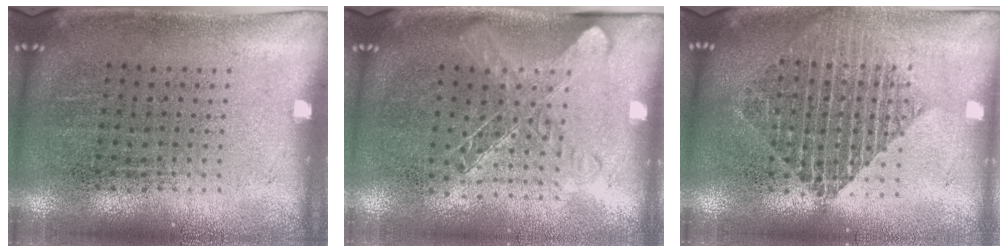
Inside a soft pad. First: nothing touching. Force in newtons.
{"total": 1.4, "press": 1.3, "slide": 0.6}
{"total": 1.8, "press": 1.6, "slide": 1.0}